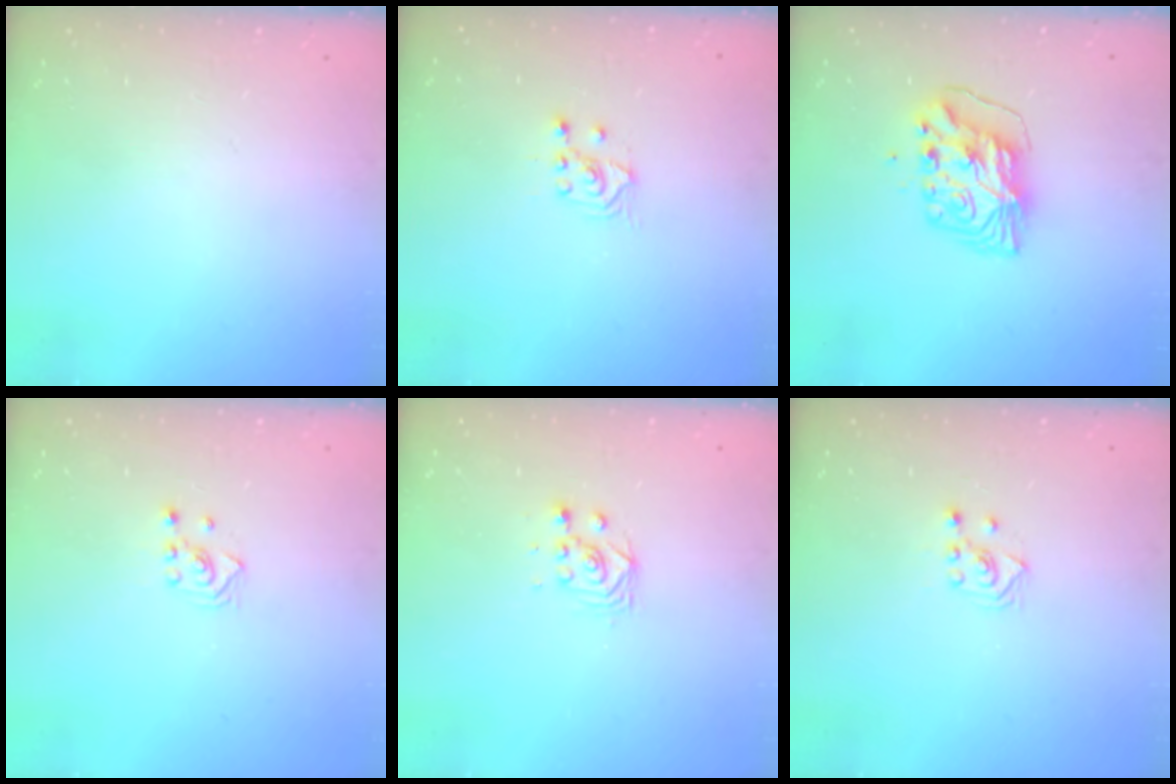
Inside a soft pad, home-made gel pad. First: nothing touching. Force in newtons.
{"total": 2.5, "press": 2.4, "slide": 0.7}
{"total": 8.6, "press": 8.5, "slide": 1.1}
{"total": 2.6, "press": 2.4, "slide": 0.9}
{"total": 2.8, "press": 2.5, "slide": 1.3}
{"total": 3.7, "press": 3.6, "slide": 0.8}